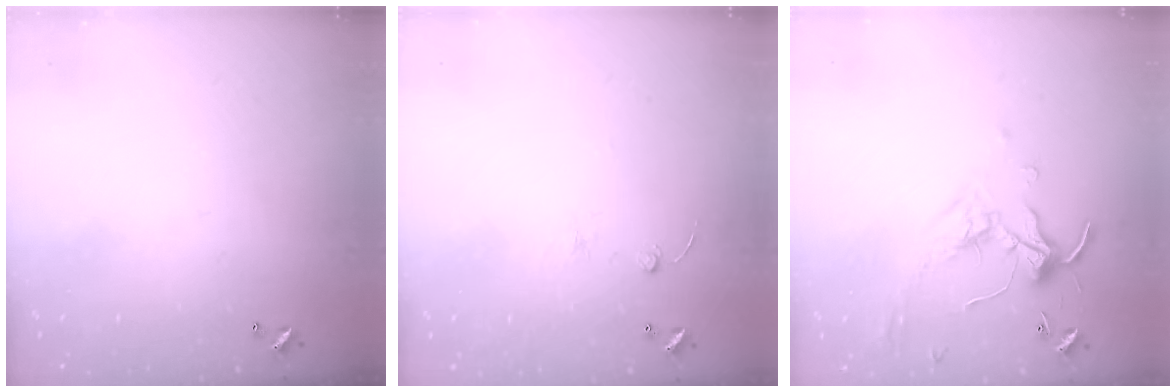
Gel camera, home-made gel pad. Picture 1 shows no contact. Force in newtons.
{"total": 2.5, "press": 2.4, "slide": 0.8}
{"total": 0.0}